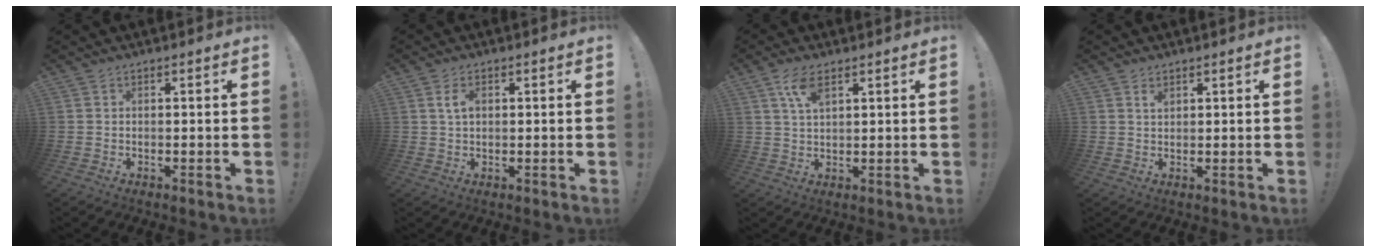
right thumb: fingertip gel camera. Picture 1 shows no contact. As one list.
[{"total": 3.6, "force": [1.0, 2.2, 2.8], "torque": [-0.053, 0.005, 0.016]}, {"total": 6.0, "force": [3.3, 2.3, 4.4], "torque": [-0.085, -0.008, 0.060]}, {"total": 1.6, "force": [1.1, 0.9, 0.8], "torque": [-0.005, -0.005, 0.019]}]